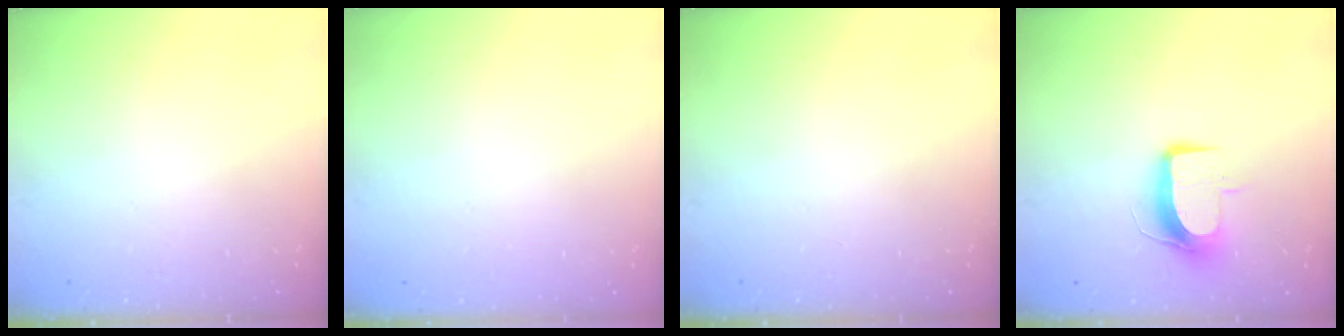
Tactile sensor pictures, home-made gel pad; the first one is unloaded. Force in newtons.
{"total": 0.0}
{"total": 0.0}
{"total": 9.5, "press": 9.5, "slide": 0.8}